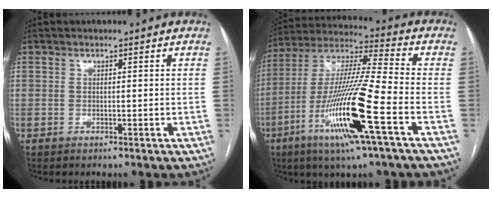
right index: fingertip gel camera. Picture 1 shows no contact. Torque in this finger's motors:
{"motor_torque": [2.14, 0.00, 1.05, 0.21]}